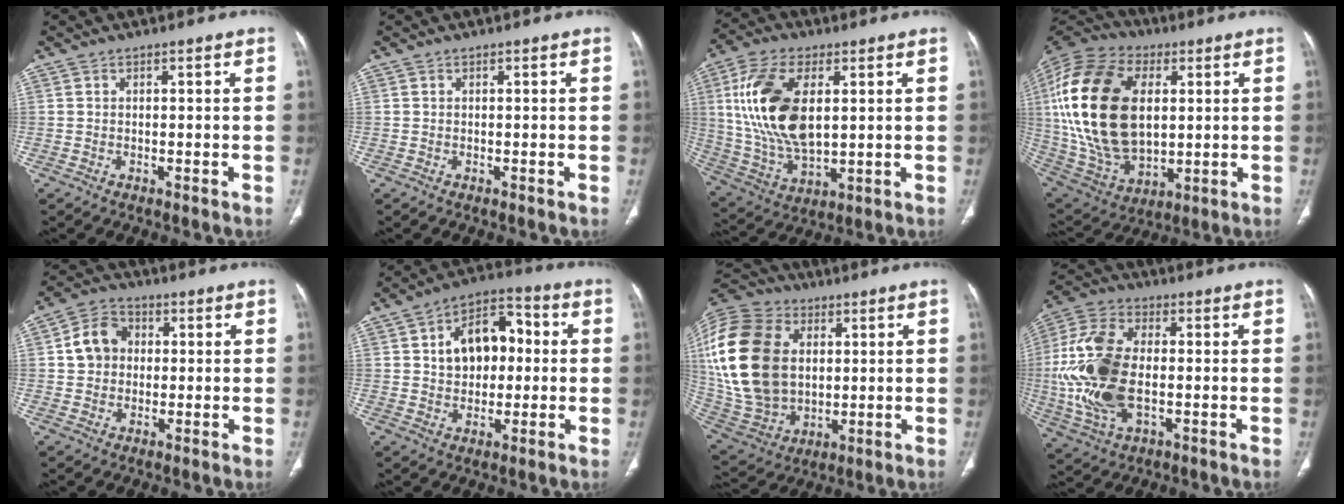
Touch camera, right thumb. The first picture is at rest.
{"total": 0.0}
{"total": 18.3, "force": [3.6, 9.5, 15.2], "torque": [-0.303, -0.011, 0.076]}
{"total": 28.4, "force": [4.3, 17.2, 22.2], "torque": [-0.447, -0.016, 0.082]}
{"total": 7.5, "force": [0.8, 6.4, 3.9], "torque": [-0.054, 0.015, 0.007]}
{"total": 12.9, "force": [1.8, 8.8, 9.3], "torque": [-0.109, 0.025, 0.023]}
{"total": 28.1, "force": [4.6, 19.7, 19.5], "torque": [-0.420, 0.004, 0.097]}
{"total": 17.7, "force": [-1.3, 9.7, 14.7], "torque": [-0.326, 0.004, -0.022]}